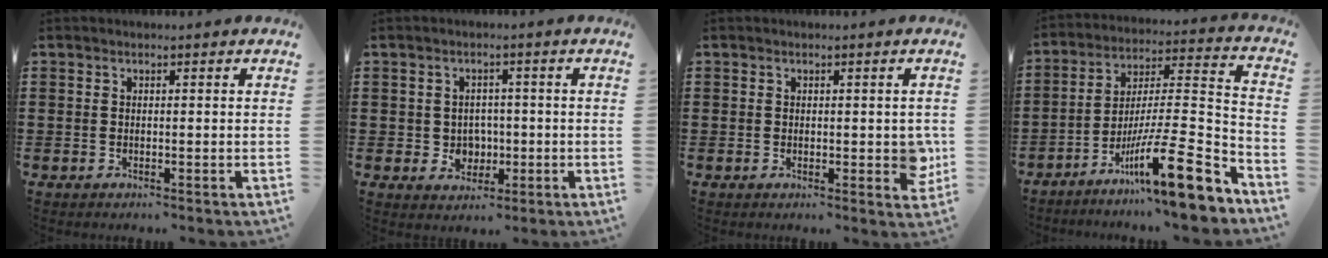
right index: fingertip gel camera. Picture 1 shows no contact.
{"total": 3.2, "force": [-0.2, 3.0, 1.1], "torque": [-0.026, 0.006, -0.010]}
{"total": 2.8, "force": [0.1, 1.3, 2.5], "torque": [-0.028, -0.002, -0.002]}
{"total": 16.9, "force": [-10.7, 2.1, 13.0], "torque": [-0.208, 0.015, -0.186]}